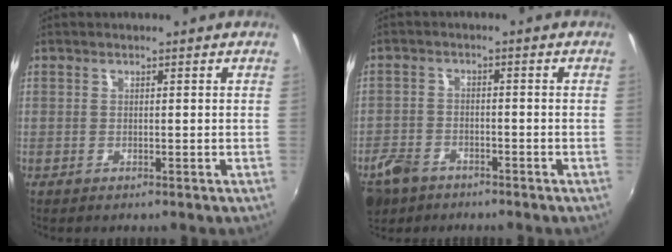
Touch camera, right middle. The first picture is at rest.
{"total": 7.6, "force": [-5.1, 4.7, 3.1], "torque": [-0.091, 0.001, -0.090]}